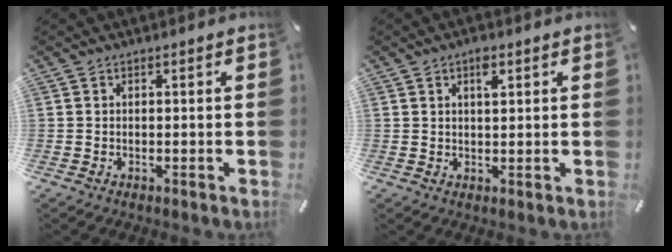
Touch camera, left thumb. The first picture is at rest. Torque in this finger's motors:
{"motor_torque": [0.29, -0.21, 0.17, 0.13, 0.03]}